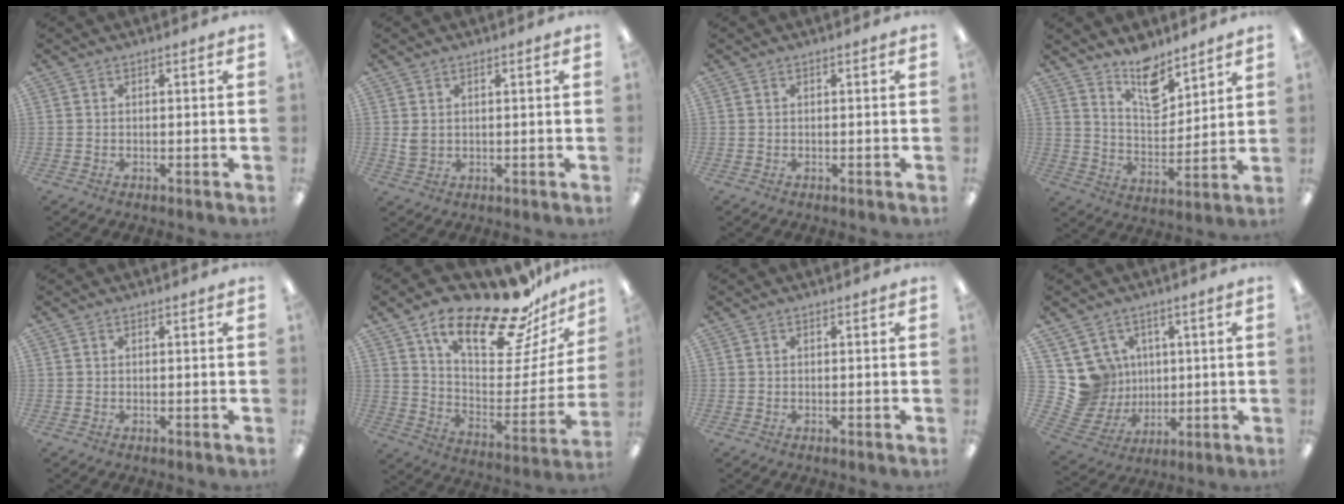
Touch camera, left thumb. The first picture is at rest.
{"total": 2.4, "force": [1.1, 1.8, 1.2], "torque": [-0.018, -0.001, 0.018]}
{"total": 0.0}
{"total": 11.2, "force": [9.1, 4.8, 4.4], "torque": [-0.060, -0.064, 0.165]}
{"total": 0.0}
{"total": 23.3, "force": [17.5, 7.2, 13.6], "torque": [-0.208, -0.118, 0.288]}
{"total": 0.0}
{"total": 11.1, "force": [3.4, 10.4, 1.8], "torque": [-0.067, -0.033, 0.076]}